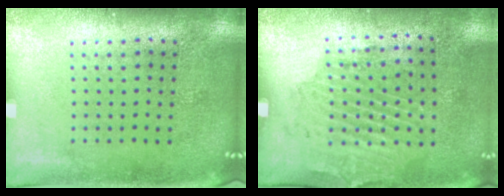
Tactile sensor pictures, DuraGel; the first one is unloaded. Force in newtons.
{"total": 1.8, "press": 1.1, "slide": 1.4}